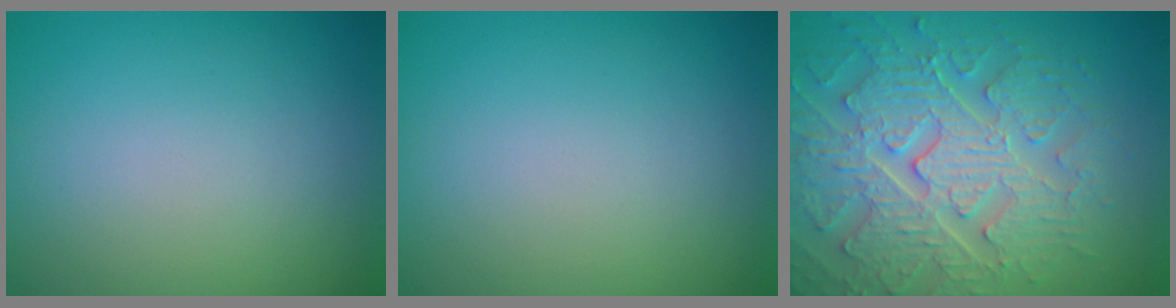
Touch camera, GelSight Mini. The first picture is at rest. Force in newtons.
{"total": 0.0}
{"total": 8.0, "press": 6.5, "slide": 4.7}